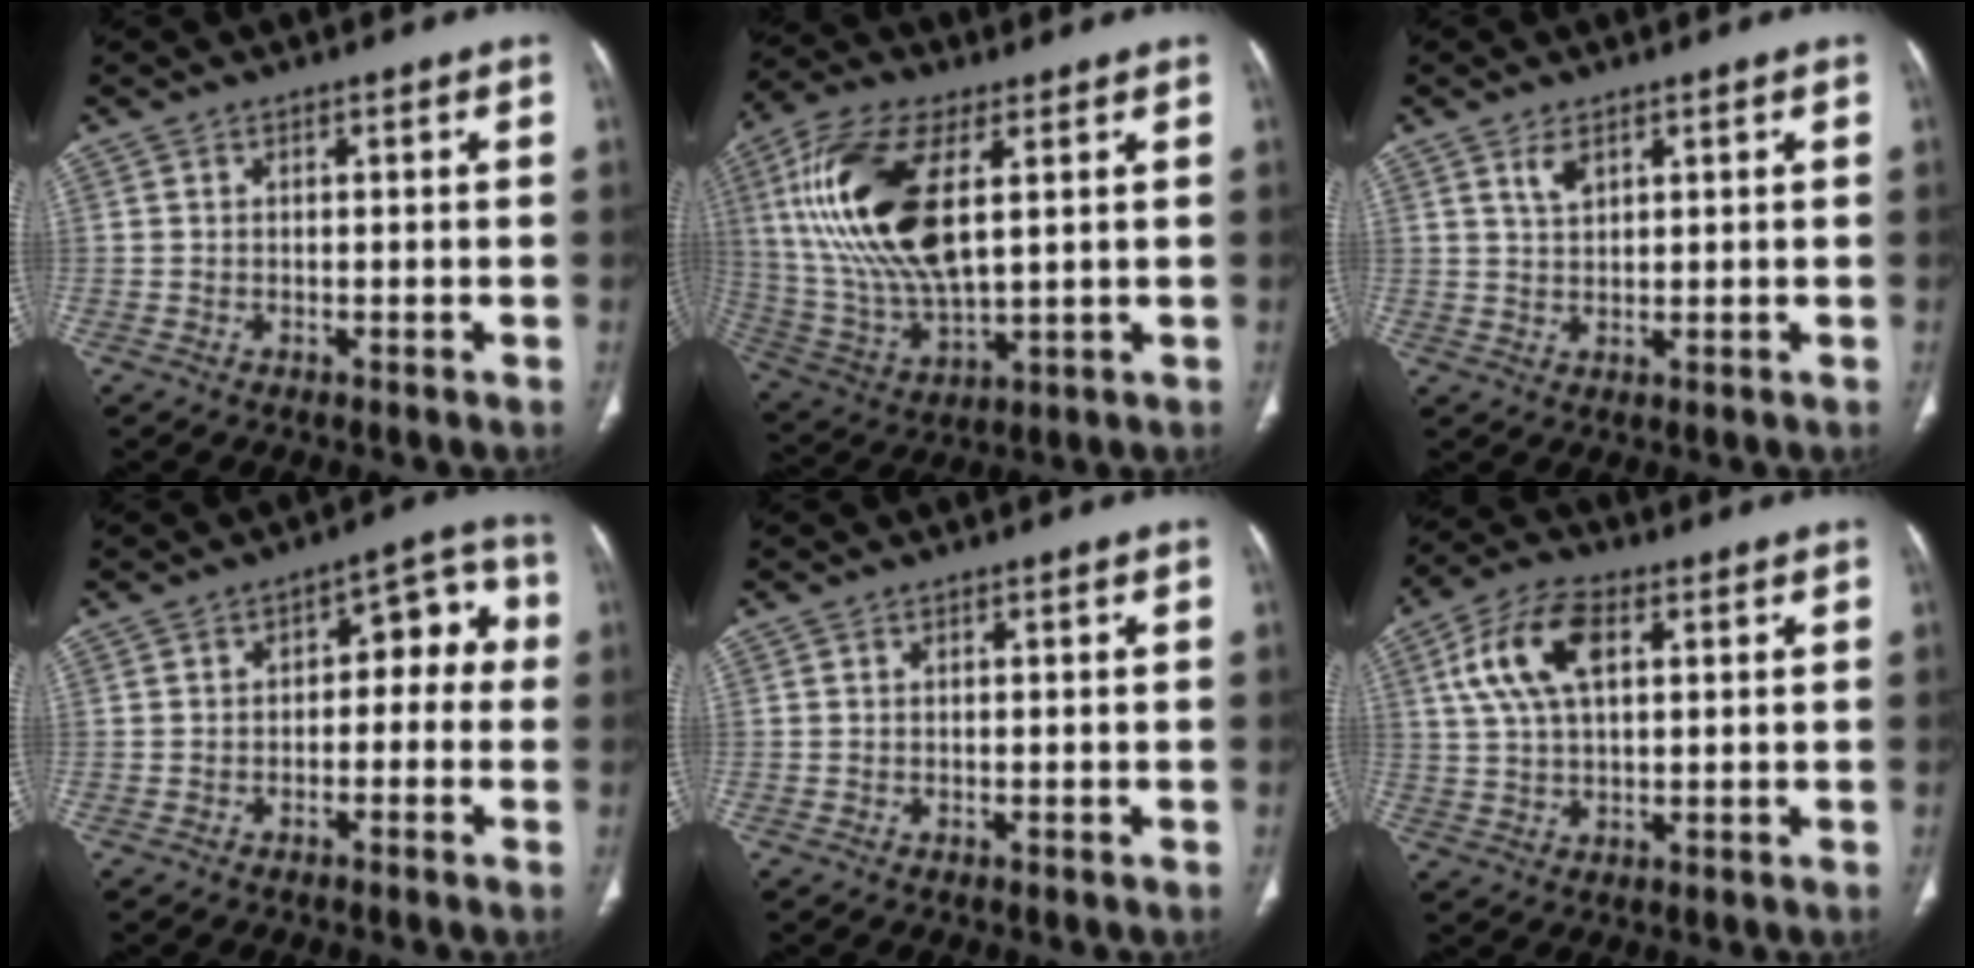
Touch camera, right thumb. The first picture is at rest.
{"total": 20.5, "force": [5.0, 9.2, 17.6], "torque": [-0.373, -0.014, 0.100]}
{"total": 3.0, "force": [1.8, 1.4, 1.9], "torque": [-0.033, -0.008, 0.041]}
{"total": 7.9, "force": [-0.5, 4.8, 6.3], "torque": [-0.037, 0.043, -0.017]}
{"total": 0.0}
{"total": 11.2, "force": [3.6, 5.9, 8.9], "torque": [-0.179, 0.011, 0.067]}